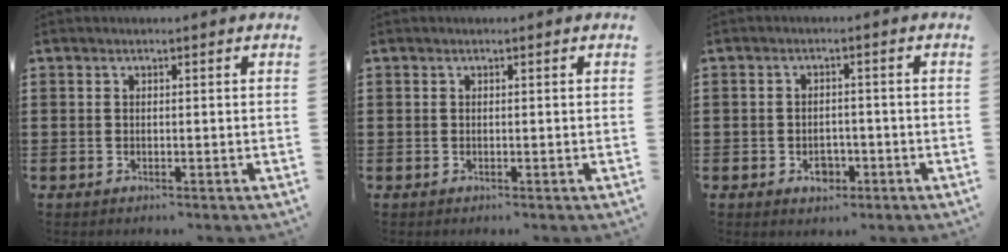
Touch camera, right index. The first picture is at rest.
{"total": 0.0}
{"total": 3.0, "force": [-1.3, 2.1, 1.7], "torque": [-0.027, -0.003, -0.027]}